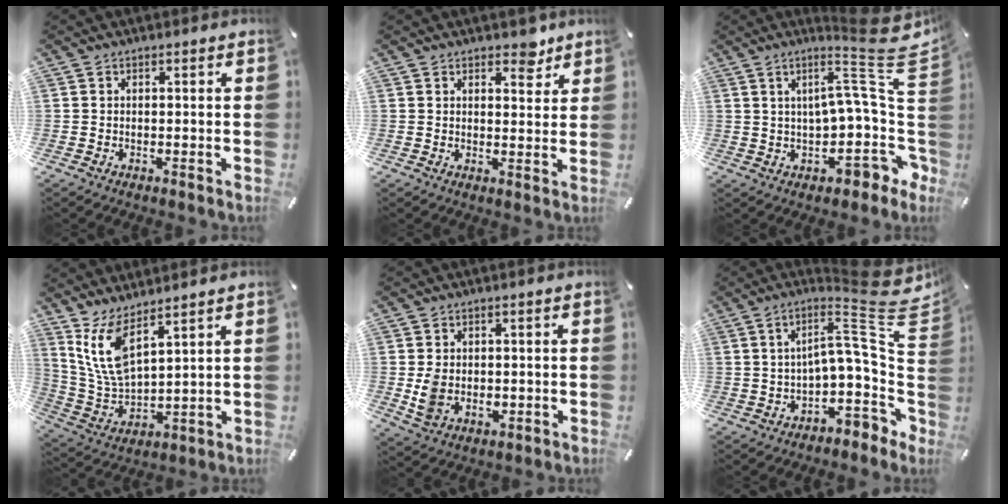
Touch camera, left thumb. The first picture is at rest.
{"total": 4.7, "force": [3.4, 2.8, 1.7], "torque": [-0.003, -0.020, 0.054]}
{"total": 18.1, "force": [3.9, 7.9, 15.8], "torque": [-0.165, -0.067, 0.059]}
{"total": 11.3, "force": [7.2, 4.5, 7.5], "torque": [-0.185, -0.033, 0.133]}
{"total": 6.4, "force": [-0.4, 5.0, 4.0], "torque": [-0.068, -0.008, -0.010]}
{"total": 17.1, "force": [6.1, 7.3, 14.3], "torque": [-0.185, -0.067, 0.103]}